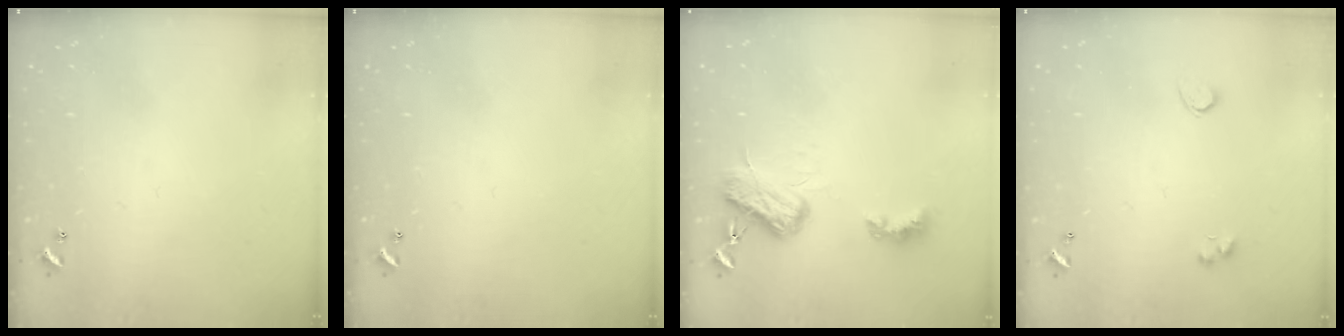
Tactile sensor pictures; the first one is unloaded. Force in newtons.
{"total": 0.0}
{"total": 5.3, "press": 5.2, "slide": 0.8}
{"total": 1.9, "press": 1.5, "slide": 1.1}